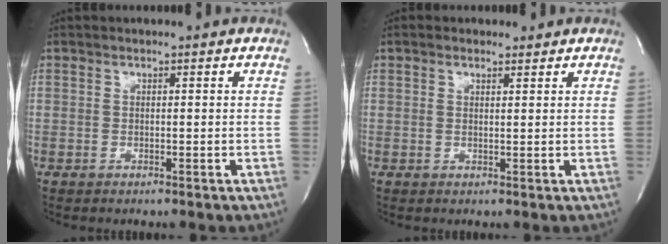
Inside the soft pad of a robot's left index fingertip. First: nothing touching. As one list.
[{"total": 1.4, "force": [1.0, 0.6, 0.8], "torque": [-0.022, 0.000, 0.015]}]